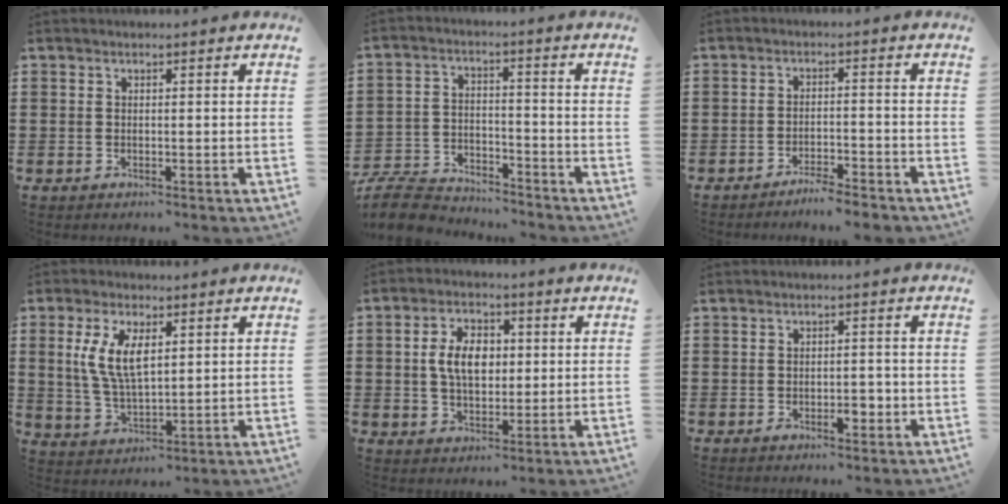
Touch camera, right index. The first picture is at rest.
{"total": 7.5, "force": [-7.3, 1.4, 1.2], "torque": [-0.036, 0.014, -0.146]}
{"total": 3.2, "force": [-3.1, -0.1, 0.8], "torque": [-0.016, 0.002, -0.063]}
{"total": 7.3, "force": [2.0, 3.3, 6.2], "torque": [-0.135, 0.005, 0.033]}
{"total": 6.7, "force": [0.7, 4.2, 5.2], "torque": [-0.109, 0.012, 0.005]}
{"total": 3.1, "force": [-1.2, 1.3, 2.6], "torque": [-0.036, 0.000, -0.021]}